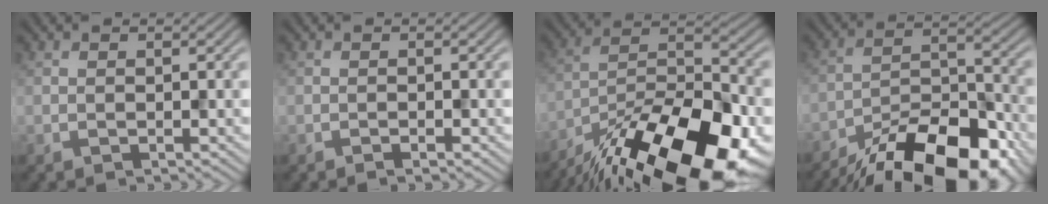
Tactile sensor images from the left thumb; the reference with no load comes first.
{"total": 0.8, "force": [-0.6, 0.0, 0.6], "torque": [-0.011, 0.000, -0.010]}
{"total": 20.8, "force": [-15.0, 7.0, 12.7], "torque": [-0.205, -0.045, -0.236]}
{"total": 18.2, "force": [-14.2, 6.7, 9.3], "torque": [-0.156, -0.033, -0.210]}